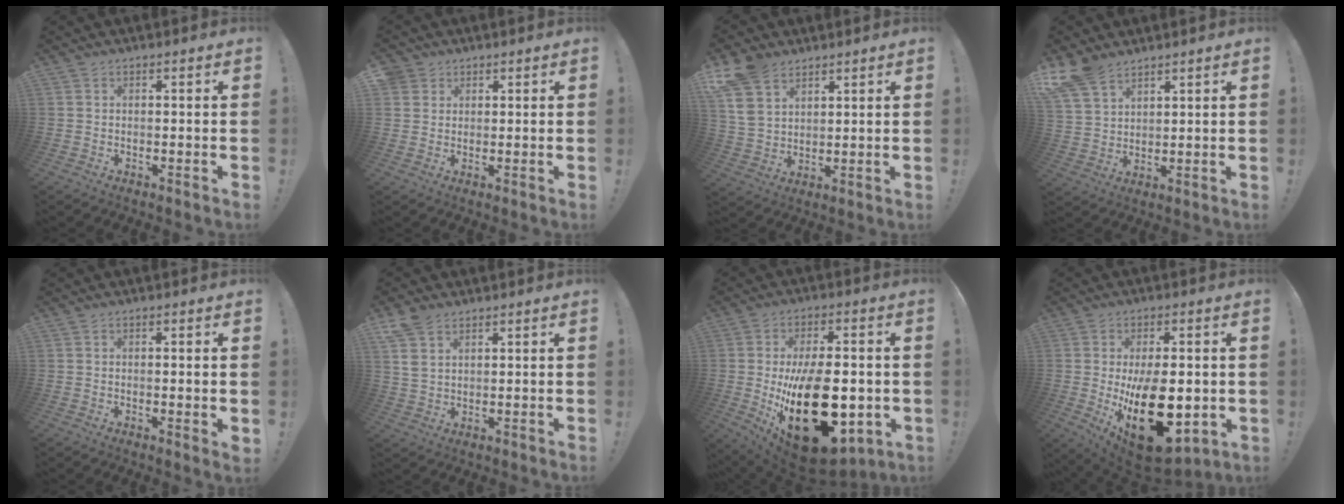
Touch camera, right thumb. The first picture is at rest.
{"total": 3.4, "force": [2.0, 2.7, 0.4], "torque": [-0.001, -0.007, 0.036]}
{"total": 11.1, "force": [7.3, 6.7, 5.0], "torque": [-0.099, -0.034, 0.146]}
{"total": 9.1, "force": [6.8, 4.6, 4.0], "torque": [-0.087, -0.030, 0.134]}
{"total": 2.0, "force": [0.4, -0.1, 1.9], "torque": [-0.025, -0.006, 0.006]}
{"total": 6.4, "force": [3.9, 3.5, 3.6], "torque": [-0.058, -0.010, 0.077]}
{"total": 29.1, "force": [-4.3, 15.3, 24.4], "torque": [-0.408, 0.004, -0.048]}
{"total": 23.6, "force": [-2.9, 12.0, 20.1], "torque": [-0.304, -0.014, -0.025]}